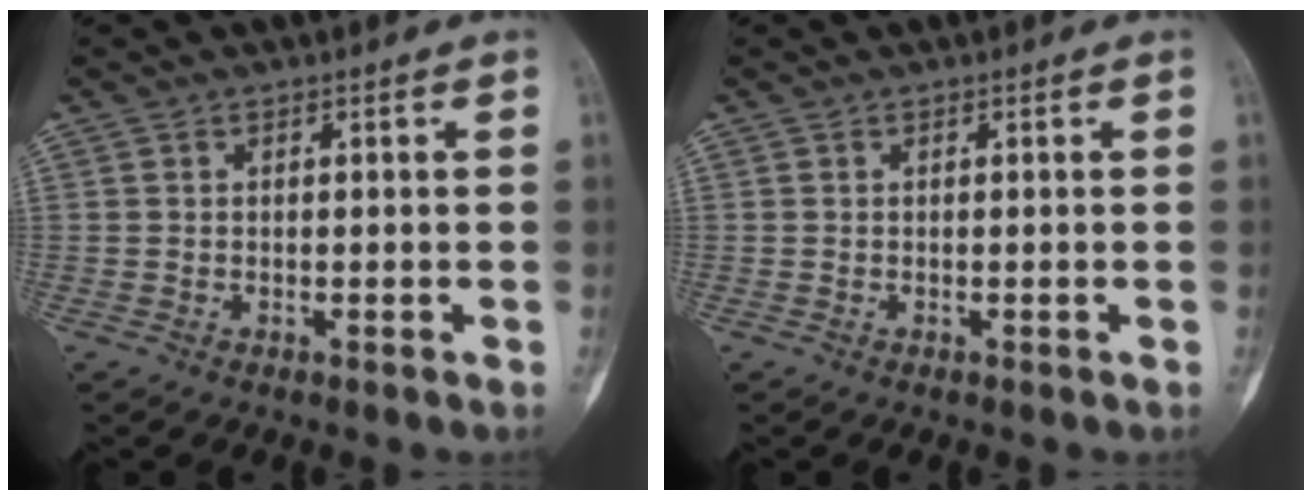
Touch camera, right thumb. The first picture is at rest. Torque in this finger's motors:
{"motor_torque": [0.13, -0.04, 0.11, 0.01, 0.03]}